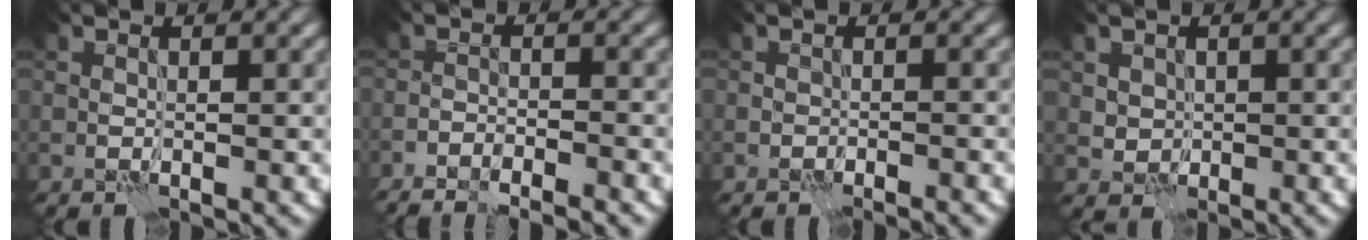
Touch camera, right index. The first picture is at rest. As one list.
[{"total": 5.2, "force": [-5.0, 0.9, 1.3], "torque": [-0.017, 0.008, -0.071]}, {"total": 1.2, "force": [-1.2, 0.0, -0.2], "torque": [0.007, -0.002, -0.023]}, {"total": 1.1, "force": [0.4, 1.0, -0.2], "torque": [0.000, 0.002, 0.014]}]